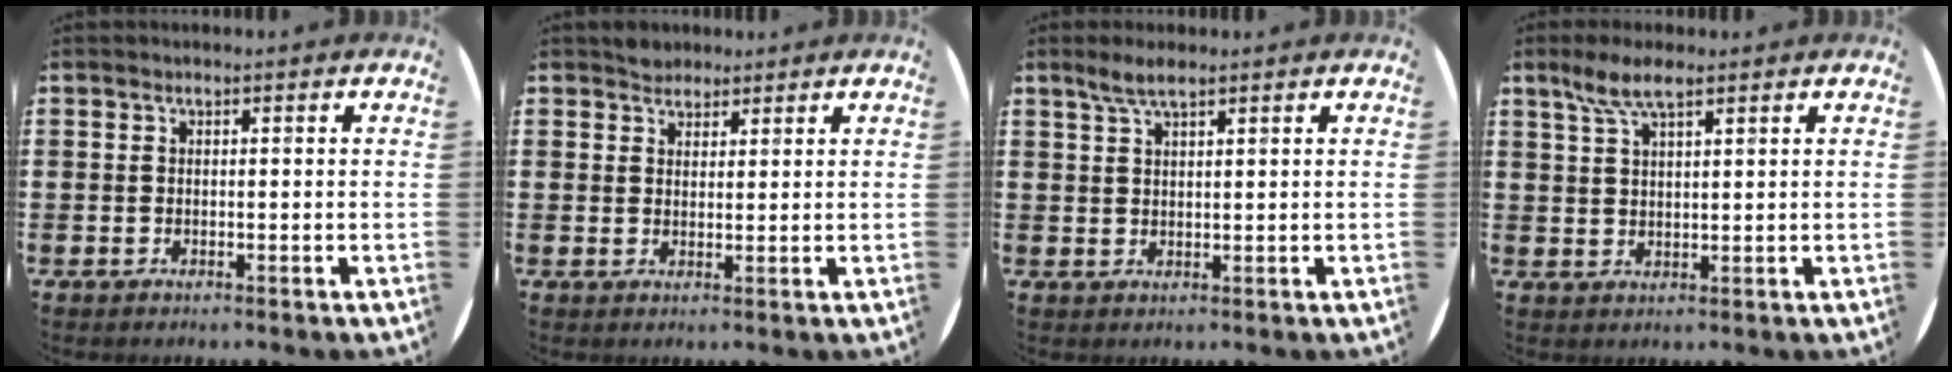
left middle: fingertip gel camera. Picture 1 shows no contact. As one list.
[{"total": 2.2, "force": [2.1, 0.9, -0.2], "torque": [0.007, 0.001, 0.040]}, {"total": 2.9, "force": [2.2, 0.6, 1.7], "torque": [-0.036, 0.005, 0.040]}, {"total": 4.9, "force": [3.3, 1.3, 3.4], "torque": [-0.073, 0.006, 0.059]}]